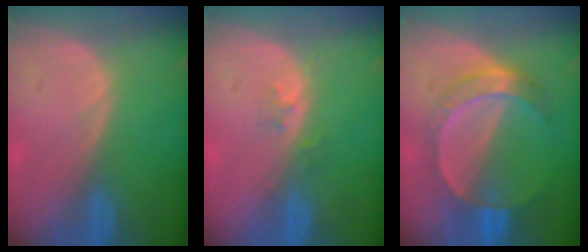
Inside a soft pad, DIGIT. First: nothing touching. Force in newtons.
{"total": 1.9, "press": 1.4, "slide": 1.2}
{"total": 6.9, "press": 6.5, "slide": 2.4}